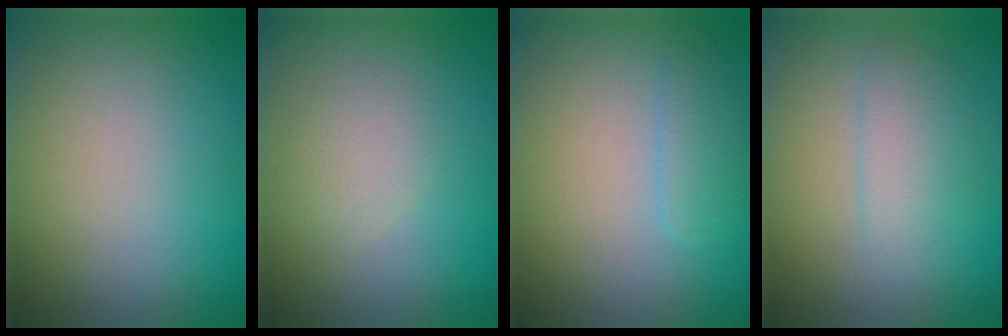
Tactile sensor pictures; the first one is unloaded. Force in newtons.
{"total": 1.6, "press": 1.6, "slide": 0.1}
{"total": 1.9, "press": 1.9, "slide": 0.2}
{"total": 2.4, "press": 2.4, "slide": 0.0}